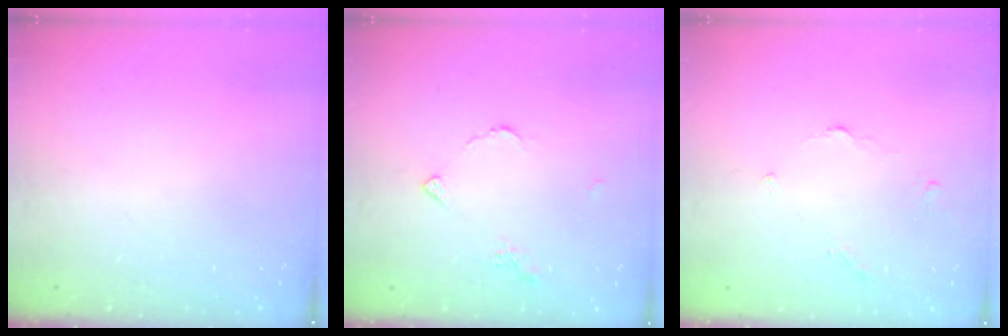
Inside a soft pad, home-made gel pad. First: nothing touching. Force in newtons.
{"total": 4.9, "press": 4.9, "slide": 0.7}
{"total": 3.0, "press": 2.9, "slide": 0.5}